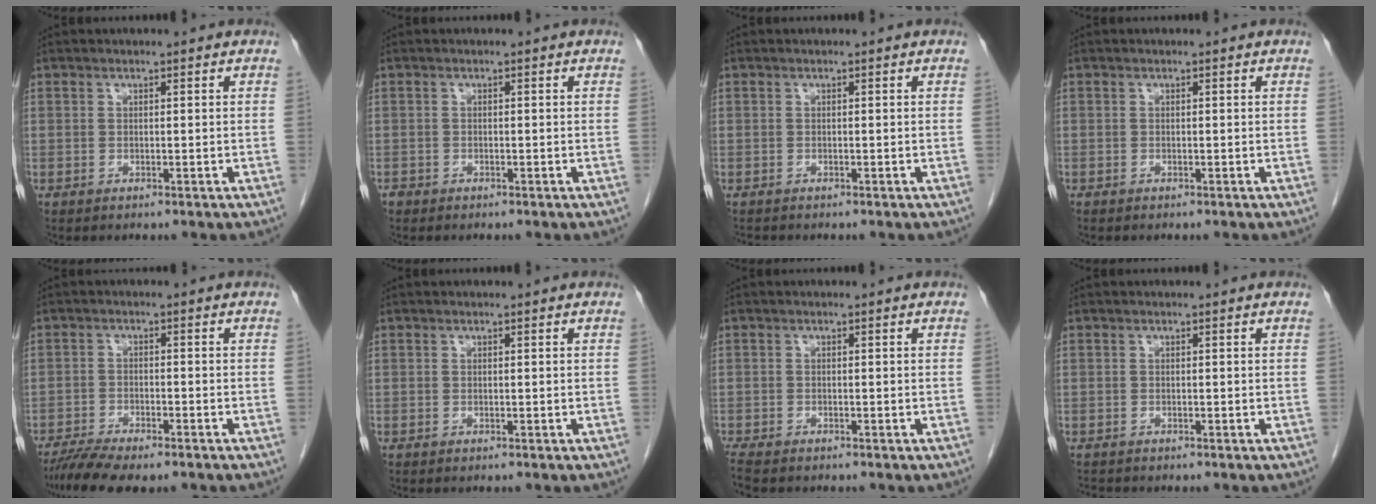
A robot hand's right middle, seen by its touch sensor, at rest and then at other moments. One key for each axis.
{"total": 1.0, "fx": -0.7, "fy": 0.6, "fz": 0.0, "tx": -0.008, "ty": 0.002, "tz": -0.013}
{"total": 0.7, "fx": -0.6, "fy": 0.2, "fz": 0.1, "tx": -0.006, "ty": -0.001, "tz": -0.011}
{"total": 0.0}
{"total": 6.7, "fx": -5.5, "fy": 1.2, "fz": 3.7, "tx": -0.061, "ty": -0.013, "tz": -0.093}
{"total": 0.0}
{"total": 3.4, "fx": -2.9, "fy": 0.9, "fz": 1.7, "tx": -0.035, "ty": -0.010, "tz": -0.046}
{"total": 0.9, "fx": -0.9, "fy": 0.2, "fz": 0.0, "tx": -0.005, "ty": -0.003, "tz": -0.014}